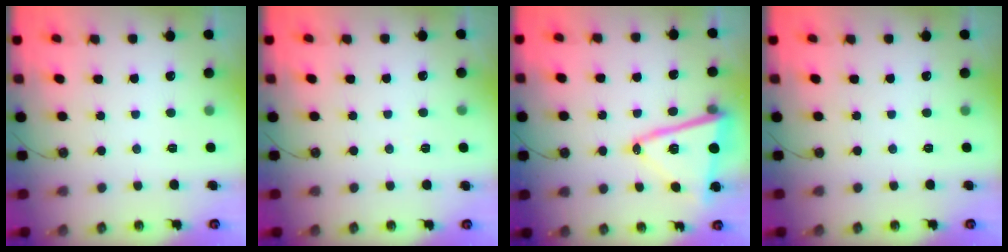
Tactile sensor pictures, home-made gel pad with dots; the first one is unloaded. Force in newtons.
{"total": 3.7, "press": 1.6, "slide": 3.3}
{"total": 15.0, "press": 14.9, "slide": 1.8}
{"total": 0.0}